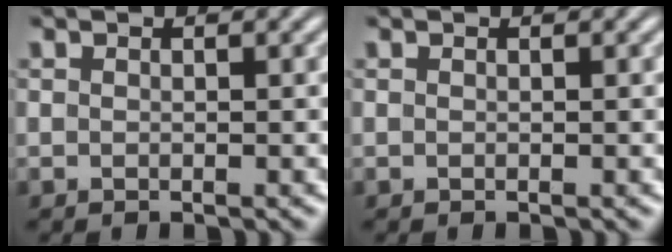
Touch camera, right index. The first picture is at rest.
{"total": 0.0}